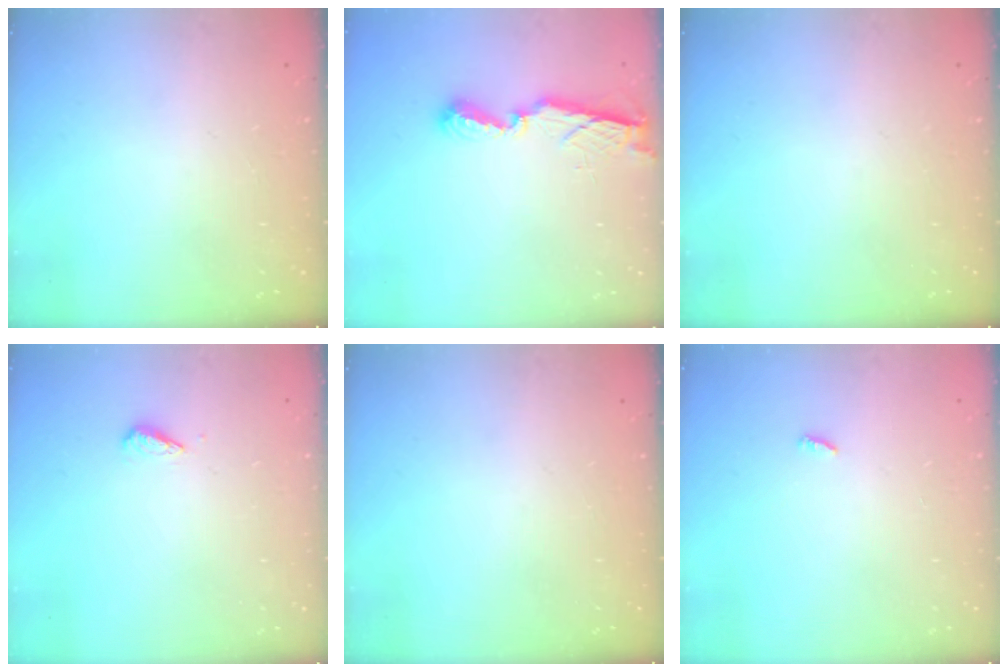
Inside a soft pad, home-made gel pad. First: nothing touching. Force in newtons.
{"total": 7.2, "press": 7.2, "slide": 0.2}
{"total": 0.0}
{"total": 2.7, "press": 2.7, "slide": 0.6}
{"total": 0.0}
{"total": 2.3, "press": 2.3, "slide": 0.2}